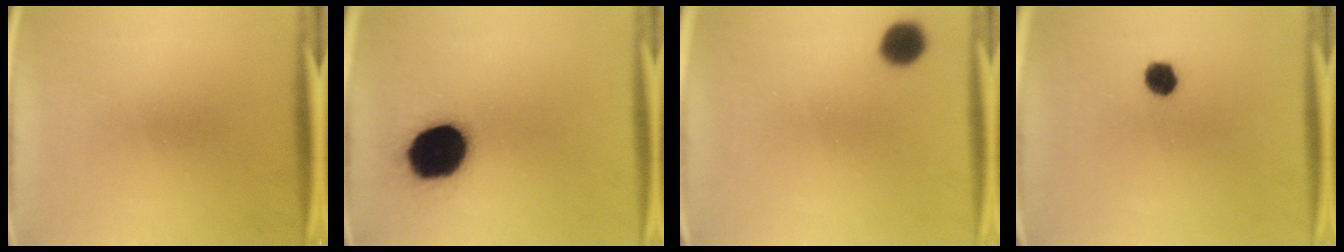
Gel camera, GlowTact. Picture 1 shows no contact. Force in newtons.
{"total": 19.4}
{"total": 5.3}
{"total": 3.9}